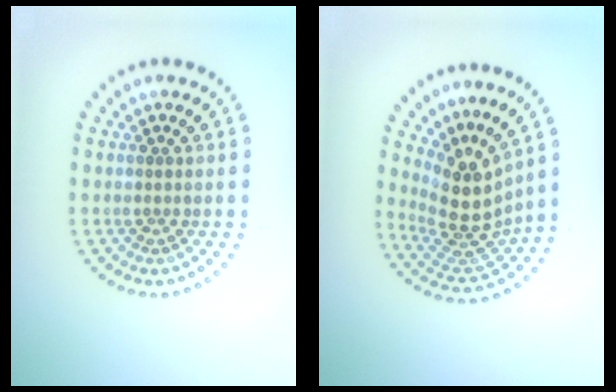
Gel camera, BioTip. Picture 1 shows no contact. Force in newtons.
{"total": 4.6, "press": 3.5, "slide": 3.0}